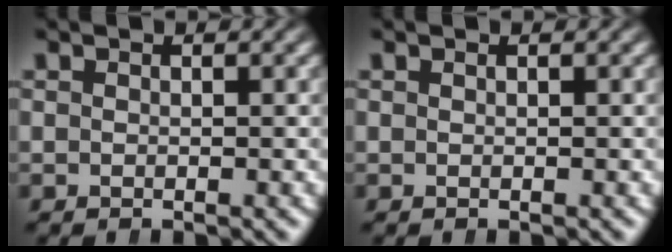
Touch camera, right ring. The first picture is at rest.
{"total": 0.0}